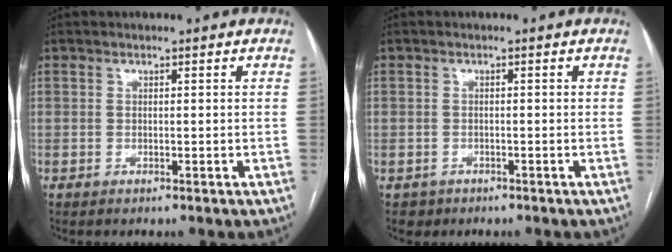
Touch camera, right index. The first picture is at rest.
{"total": 1.9, "force": [-1.1, 1.6, -0.1], "torque": [-0.003, 0.006, -0.016]}